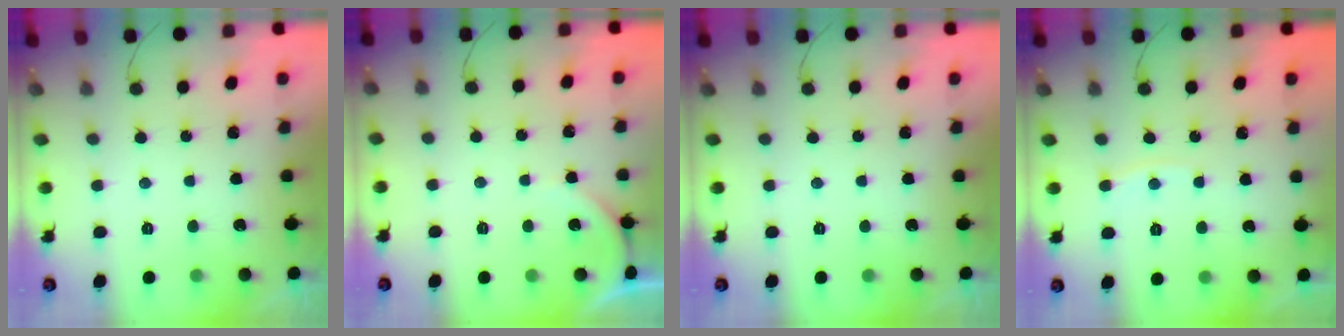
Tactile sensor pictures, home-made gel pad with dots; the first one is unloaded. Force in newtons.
{"total": 3.5, "press": 3.4, "slide": 0.4}
{"total": 0.0}
{"total": 3.2, "press": 3.2, "slide": 0.4}